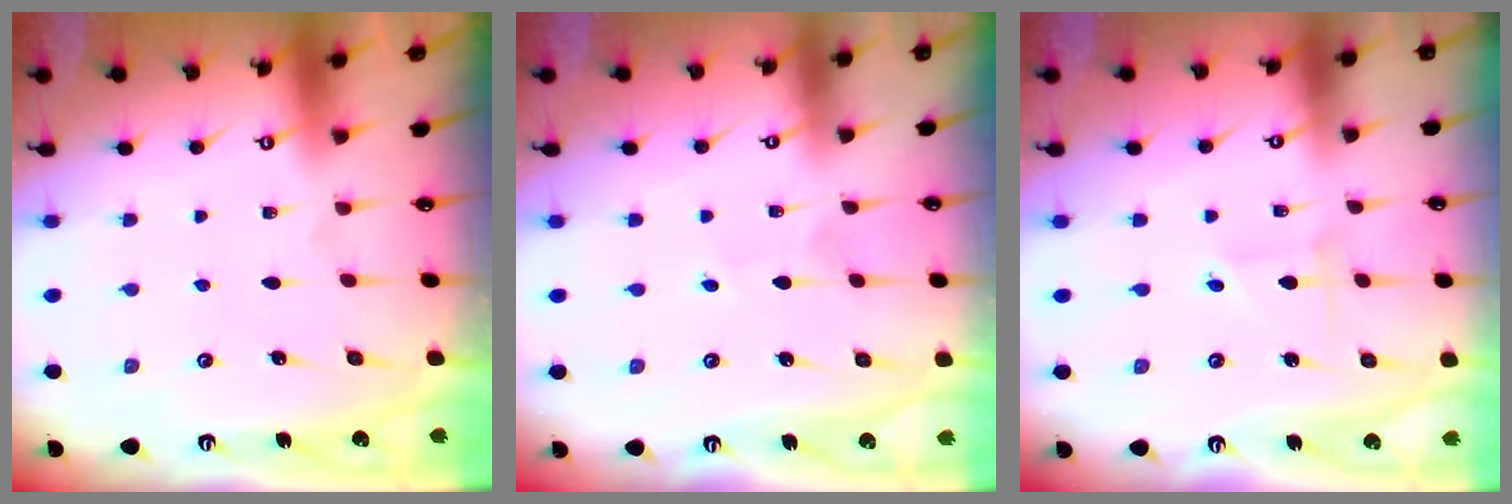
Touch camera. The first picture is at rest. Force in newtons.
{"total": 2.2, "press": 2.1, "slide": 0.2}
{"total": 0.7, "press": 0.7, "slide": 0.0}